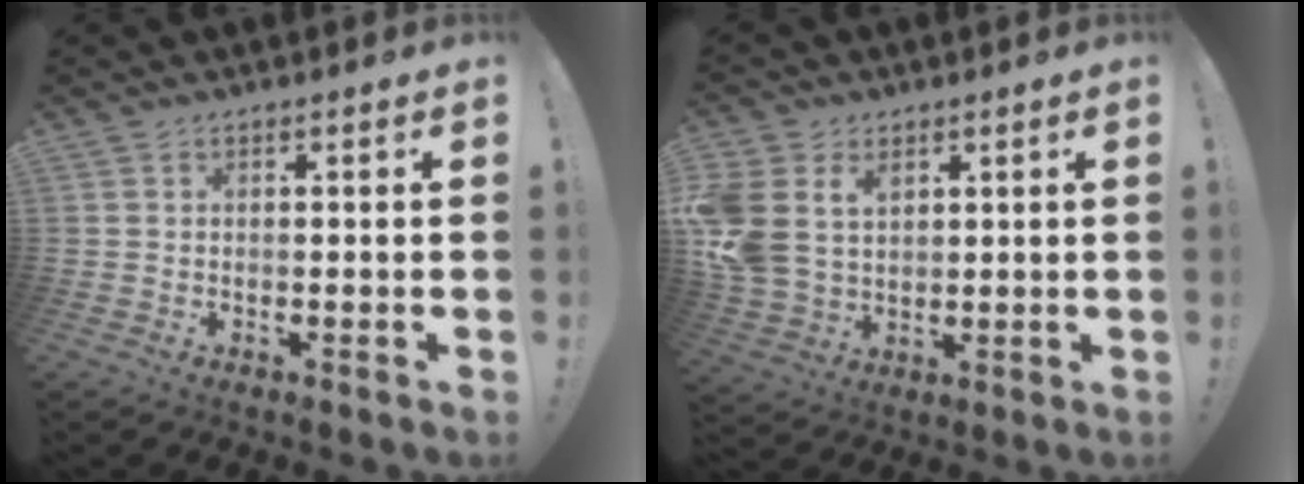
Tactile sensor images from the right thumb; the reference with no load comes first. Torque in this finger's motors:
{"motor_torque": [1.89, 1.94, 0.09, 0.09, 0.40]}